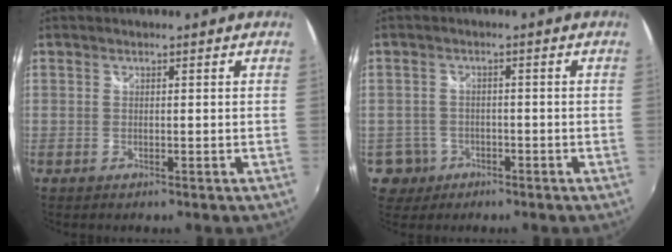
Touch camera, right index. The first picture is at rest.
{"total": 4.5, "force": [-1.9, 4.1, 0.2], "torque": [-0.017, 0.012, -0.030]}